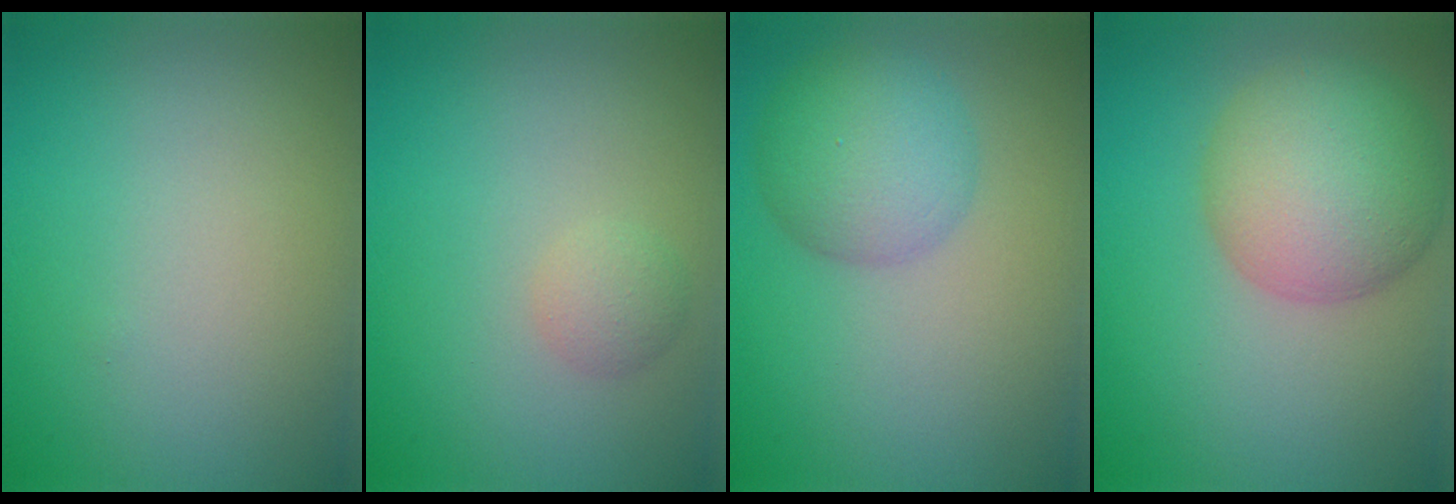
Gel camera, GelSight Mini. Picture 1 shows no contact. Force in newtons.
{"total": 1.4, "press": 1.4, "slide": 0.0}
{"total": 5.1, "press": 5.1, "slide": 0.2}
{"total": 7.9, "press": 7.9, "slide": 0.2}